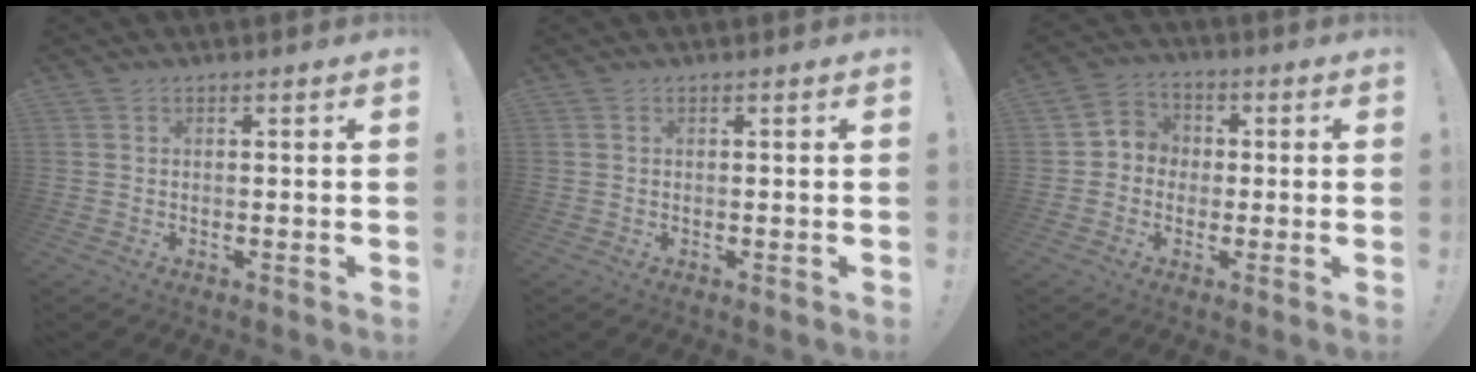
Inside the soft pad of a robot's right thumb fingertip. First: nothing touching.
{"total": 0.0}
{"total": 6.4, "force": [-1.3, 6.0, 1.6], "torque": [-0.018, 0.021, -0.019]}